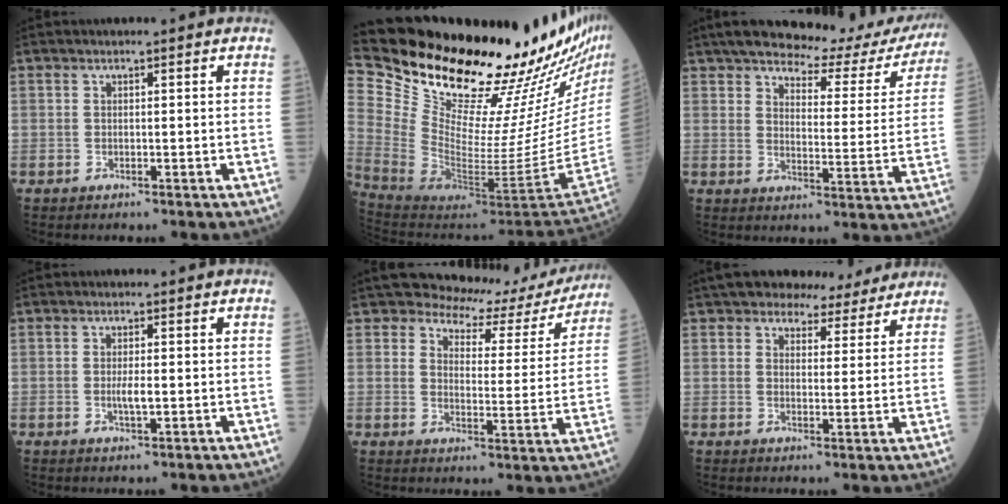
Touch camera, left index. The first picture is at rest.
{"total": 30.0, "force": [25.2, 2.1, 16.1], "torque": [-0.267, -0.098, 0.378]}
{"total": 18.2, "force": [16.4, 4.5, 6.5], "torque": [-0.071, -0.020, 0.193]}
{"total": 2.3, "force": [-0.3, 0.5, 2.2], "torque": [-0.044, -0.002, -0.005]}
{"total": 12.1, "force": [11.4, 3.9, 1.2], "torque": [-0.004, -0.023, 0.123]}
{"total": 9.8, "force": [8.7, 3.7, 2.6], "torque": [-0.019, 0.014, 0.101]}